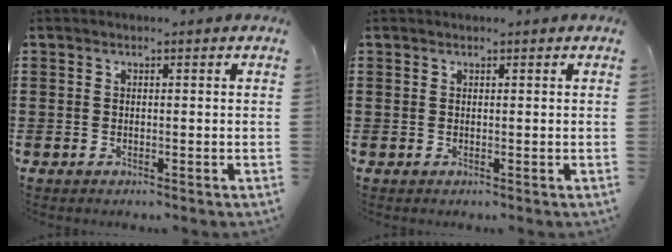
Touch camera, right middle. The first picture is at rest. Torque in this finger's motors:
{"motor_torque": [0.00, 0.00, 0.00, 0.00]}